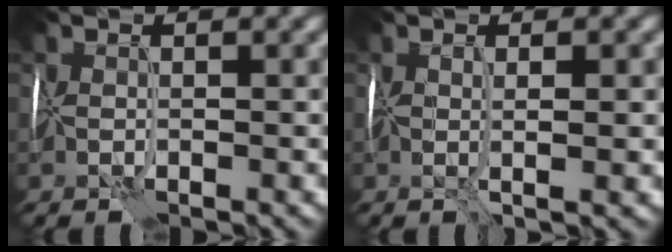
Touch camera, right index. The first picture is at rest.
{"total": 1.5, "force": [0.3, 0.0, 1.5], "torque": [-0.035, -0.002, 0.001]}